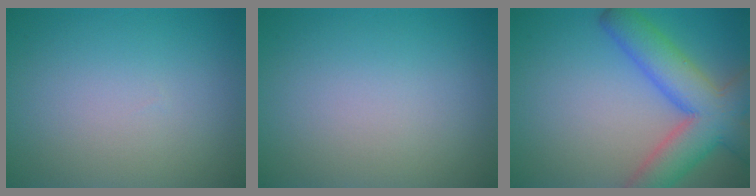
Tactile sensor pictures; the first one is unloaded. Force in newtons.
{"total": 0.0}
{"total": 8.1, "press": 8.1, "slide": 0.5}